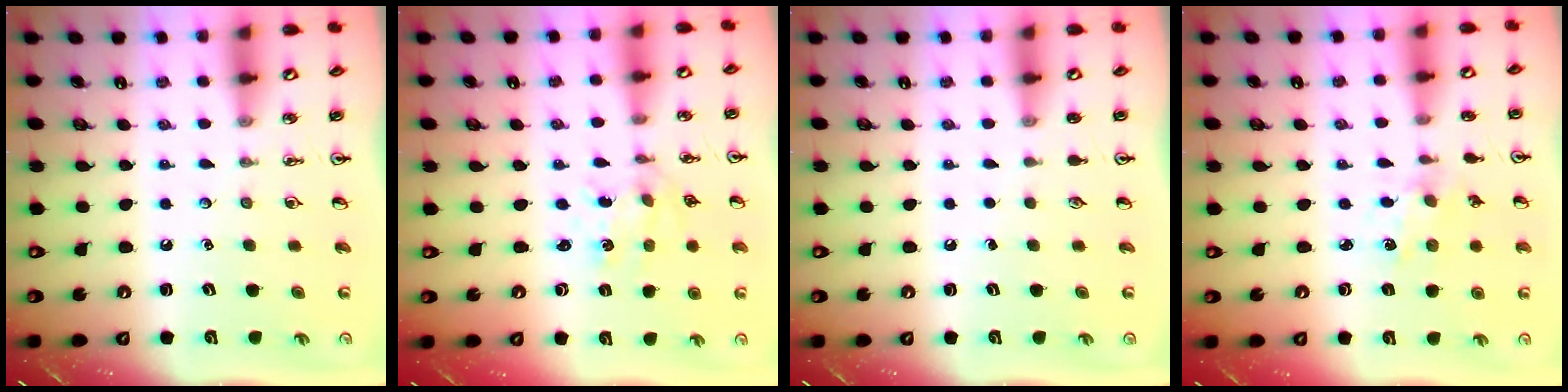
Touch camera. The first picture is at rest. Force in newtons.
{"total": 1.0, "press": 1.0, "slide": 0.2}
{"total": 0.0}
{"total": 1.1, "press": 1.1, "slide": 0.2}